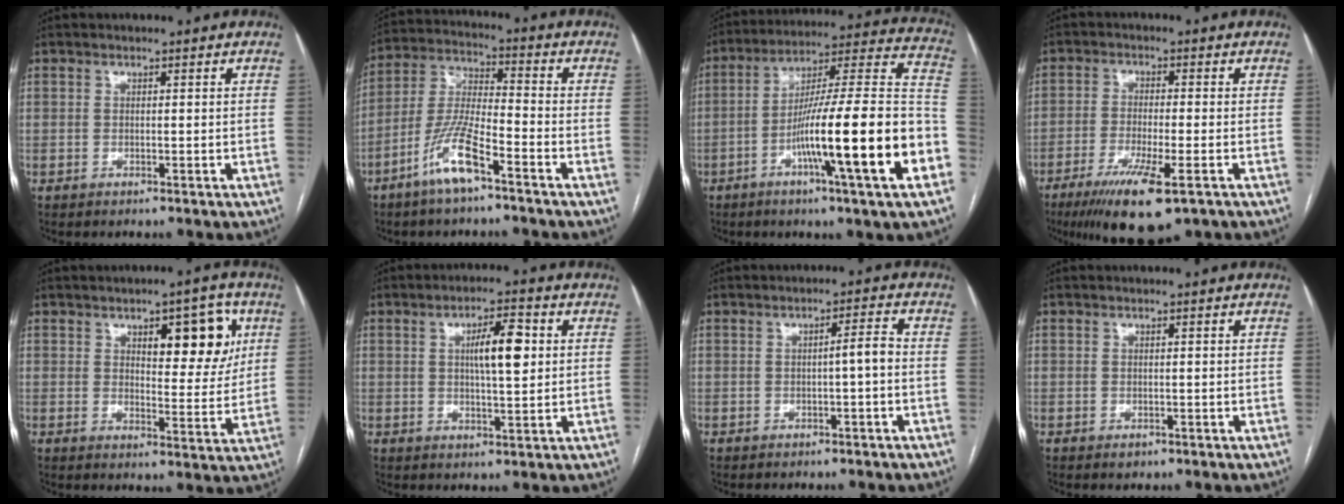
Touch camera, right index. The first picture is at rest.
{"total": 9.9, "force": [-6.0, 1.5, 7.8], "torque": [-0.168, -0.007, -0.120]}
{"total": 23.5, "force": [-7.9, 0.0, 22.1], "torque": [-0.294, -0.002, -0.131]}
{"total": 11.0, "force": [-6.4, 1.6, 8.8], "torque": [-0.155, -0.028, -0.102]}
{"total": 9.8, "force": [4.1, 3.7, 8.1], "torque": [-0.099, 0.008, 0.058]}
{"total": 6.9, "force": [1.6, 1.5, 6.5], "torque": [-0.108, 0.010, 0.029]}
{"total": 2.7, "force": [-0.5, 0.1, 2.6], "torque": [-0.036, 0.005, -0.007]}
{"total": 0.9, "force": [-0.4, 0.7, 0.4], "torque": [-0.002, 0.003, -0.003]}